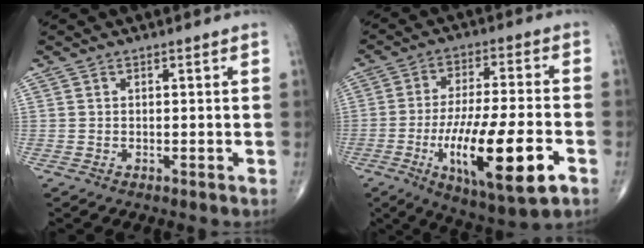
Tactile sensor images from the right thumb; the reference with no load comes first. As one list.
[{"total": 19.4, "force": [-6.5, 5.2, 17.5], "torque": [-0.306, 0.008, -0.096]}]